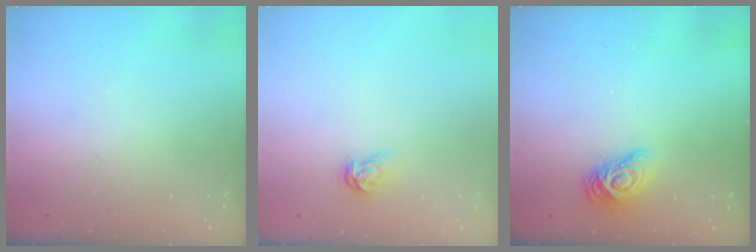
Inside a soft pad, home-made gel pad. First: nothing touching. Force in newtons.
{"total": 5.6, "press": 5.6, "slide": 0.7}
{"total": 10.5, "press": 10.5, "slide": 0.4}